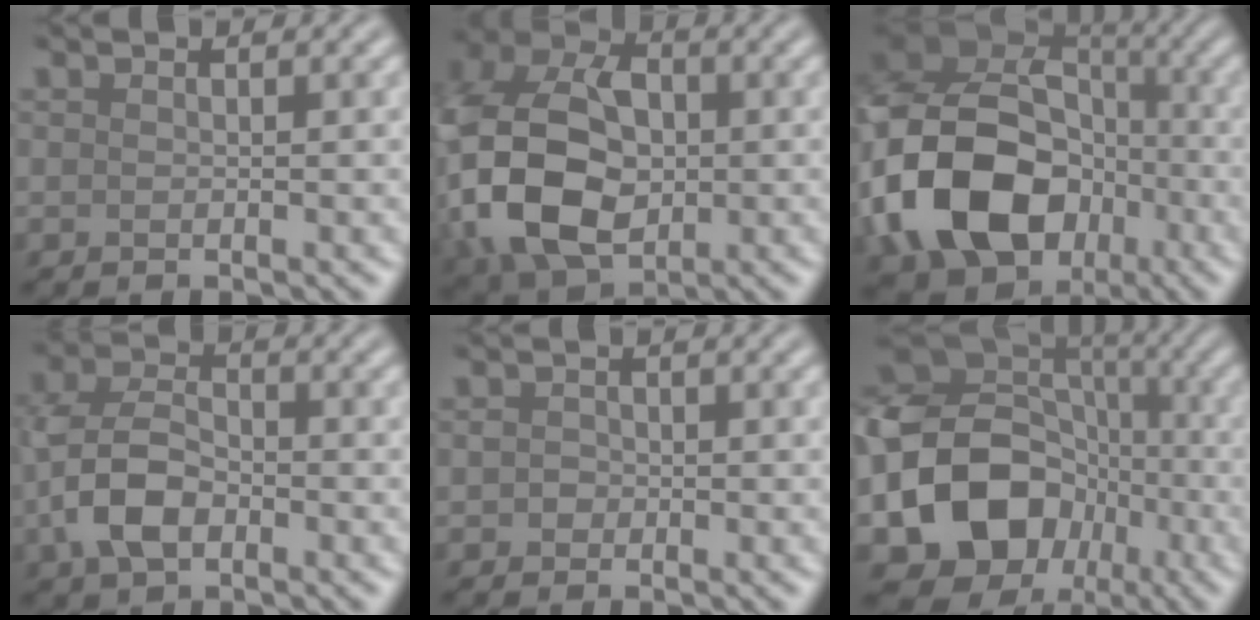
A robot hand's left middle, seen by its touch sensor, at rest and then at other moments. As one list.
[{"total": 14.4, "force": [-1.9, 10.2, 10.0], "torque": [-0.227, -0.006, -0.042]}, {"total": 15.3, "force": [-4.9, 11.8, 8.4], "torque": [-0.192, -0.021, -0.097]}, {"total": 5.3, "force": [-1.7, 3.5, 3.7], "torque": [-0.083, 0.003, -0.038]}, {"total": 0.8, "force": [-0.2, 0.8, 0.2], "torque": [0.007, 0.002, -0.007]}, {"total": 14.1, "force": [-4.1, 11.7, 6.8], "torque": [-0.147, -0.008, -0.076]}]